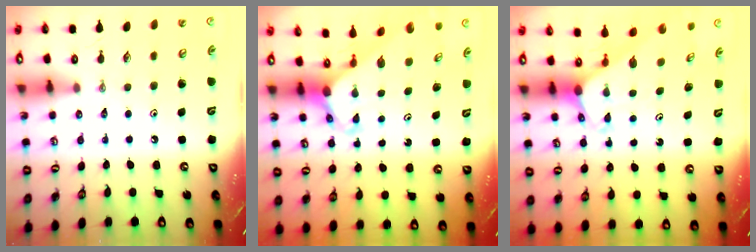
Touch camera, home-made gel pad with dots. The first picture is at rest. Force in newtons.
{"total": 3.7, "press": 3.7, "slide": 0.1}
{"total": 2.0, "press": 2.0, "slide": 0.2}